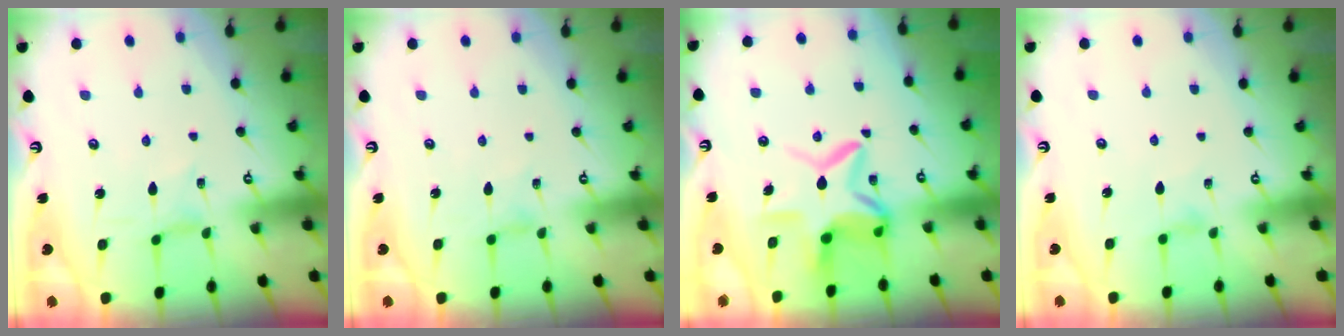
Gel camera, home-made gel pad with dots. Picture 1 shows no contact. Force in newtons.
{"total": 0.0}
{"total": 12.4, "press": 12.3, "slide": 1.5}
{"total": 2.0, "press": 2.0, "slide": 0.4}